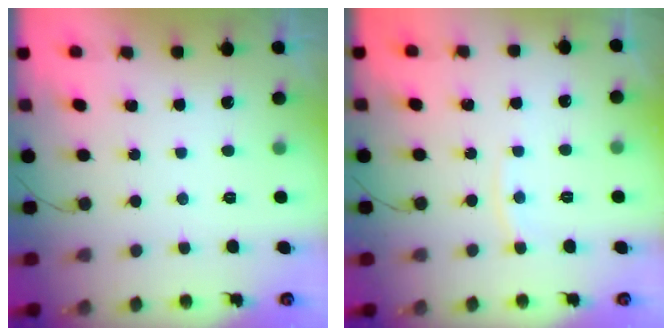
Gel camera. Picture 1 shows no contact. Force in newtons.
{"total": 3.9, "press": 3.9, "slide": 0.2}